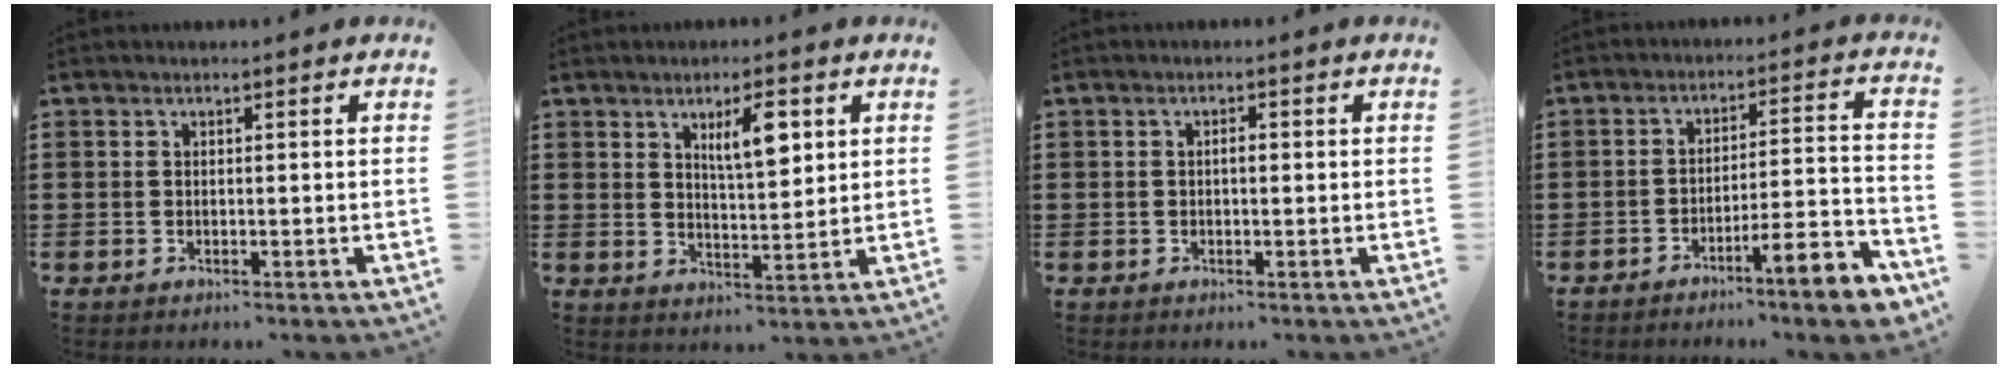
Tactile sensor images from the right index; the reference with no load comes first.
{"total": 6.1, "force": [2.6, 2.1, 5.1], "torque": [-0.083, -0.002, 0.038]}
{"total": 1.3, "force": [0.0, 0.4, 1.2], "torque": [-0.023, 0.001, -0.001]}
{"total": 8.1, "force": [-6.3, 0.8, 5.0], "torque": [-0.074, 0.007, -0.117]}